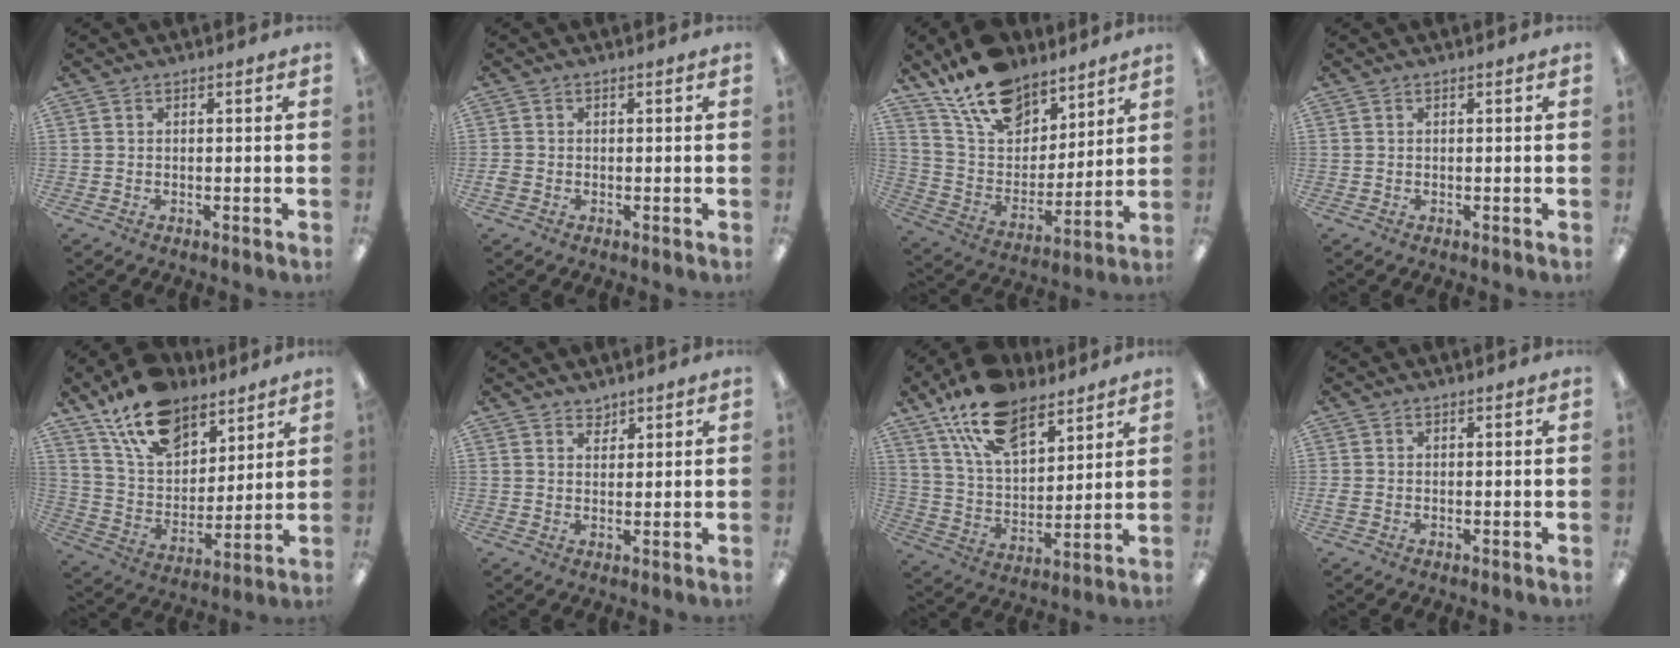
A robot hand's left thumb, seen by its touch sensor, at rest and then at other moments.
{"total": 1.4, "force": [-0.4, 1.2, 0.7], "torque": [-0.011, 0.003, -0.007]}
{"total": 17.5, "force": [13.2, 9.3, 6.7], "torque": [-0.137, -0.075, 0.247]}
{"total": 0.0}
{"total": 17.3, "force": [12.3, 9.3, 7.9], "torque": [-0.147, -0.061, 0.228]}
{"total": 2.3, "force": [2.1, 1.0, 0.2], "torque": [0.004, -0.012, 0.040]}
{"total": 17.5, "force": [11.8, 8.7, 9.5], "torque": [-0.173, -0.049, 0.215]}
{"total": 1.0, "force": [-0.1, 0.7, 0.7], "torque": [-0.013, 0.002, -0.003]}